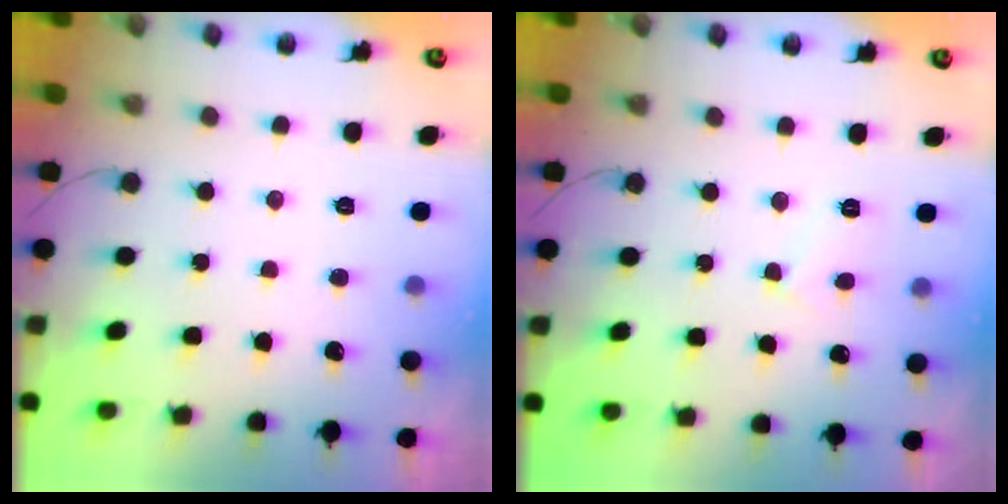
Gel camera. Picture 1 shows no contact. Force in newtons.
{"total": 4.3, "press": 4.3, "slide": 0.5}